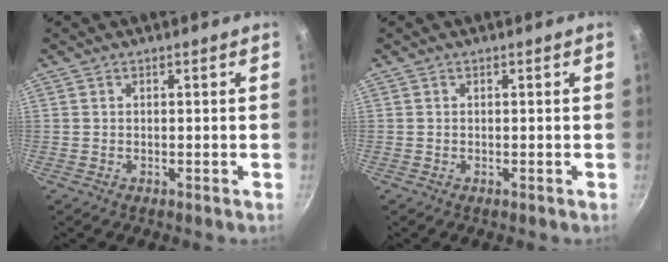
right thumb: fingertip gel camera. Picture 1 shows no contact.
{"total": 0.0}